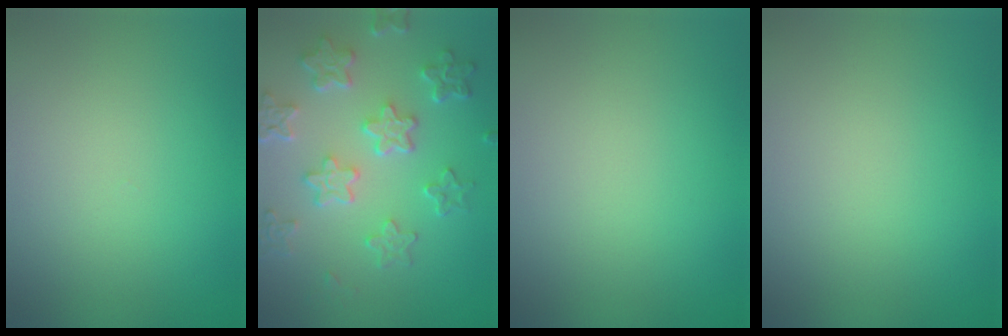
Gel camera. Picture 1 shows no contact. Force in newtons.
{"total": 6.0, "press": 4.6, "slide": 3.9}
{"total": 0.0}
{"total": 0.0}